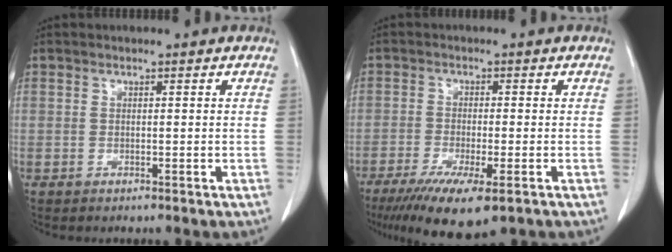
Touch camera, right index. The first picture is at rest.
{"total": 10.3, "force": [-6.4, 1.8, 7.9], "torque": [-0.129, -0.028, -0.100]}